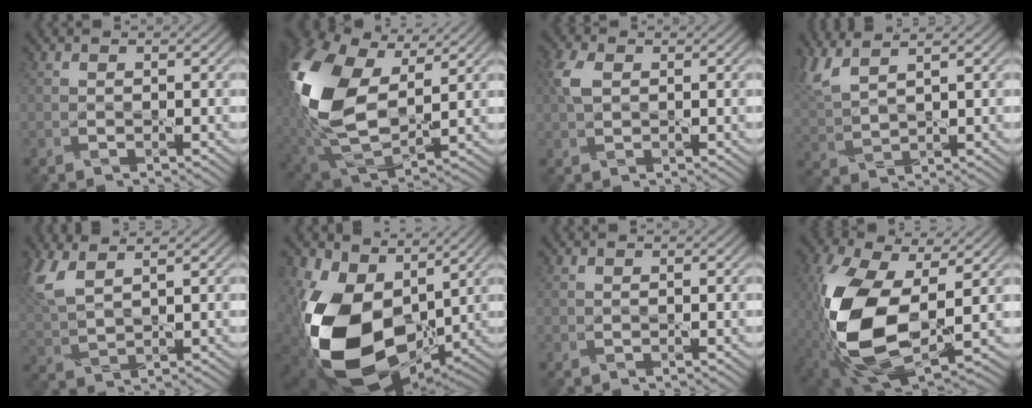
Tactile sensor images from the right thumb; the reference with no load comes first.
{"total": 16.7, "force": [3.8, 9.8, 13.0], "torque": [-0.321, 0.008, 0.076]}
{"total": 3.2, "force": [0.8, 2.0, 2.4], "torque": [-0.066, 0.008, 0.014]}
{"total": 6.6, "force": [4.3, 1.8, 4.7], "torque": [-0.121, 0.020, 0.091]}
{"total": 6.7, "force": [3.7, 2.4, 5.0], "torque": [-0.139, 0.012, 0.078]}
{"total": 17.5, "force": [0.7, 11.7, 13.0], "torque": [-0.293, -0.033, 0.020]}
{"total": 0.0}
{"total": 15.8, "force": [-0.8, 8.4, 13.4], "torque": [-0.312, -0.020, -0.013]}